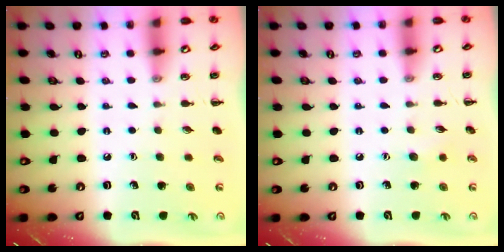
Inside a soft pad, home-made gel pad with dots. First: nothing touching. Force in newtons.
{"total": 4.1, "press": 4.0, "slide": 0.9}